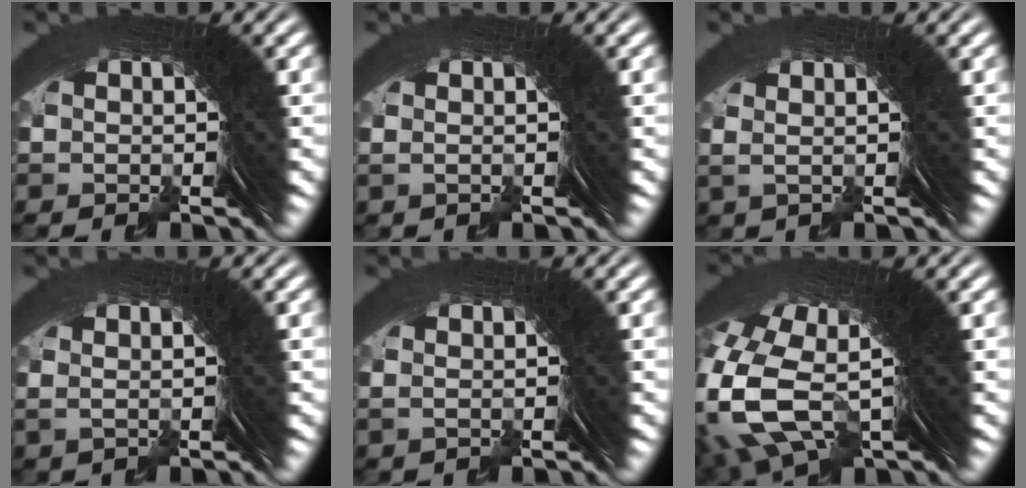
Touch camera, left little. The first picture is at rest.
{"total": 0.5, "force": [-0.1, -0.3, 0.4], "torque": [0.000, 0.007, -0.005]}
{"total": 1.8, "force": [0.4, 0.5, 1.6], "torque": [-0.029, 0.004, 0.005]}
{"total": 1.4, "force": [0.2, 0.3, 1.3], "torque": [-0.020, 0.005, 0.002]}
{"total": 0.7, "force": [0.0, -0.2, 0.7], "torque": [-0.006, 0.008, -0.003]}
{"total": 12.5, "force": [0.9, 8.7, 8.9], "torque": [-0.213, -0.031, 0.022]}